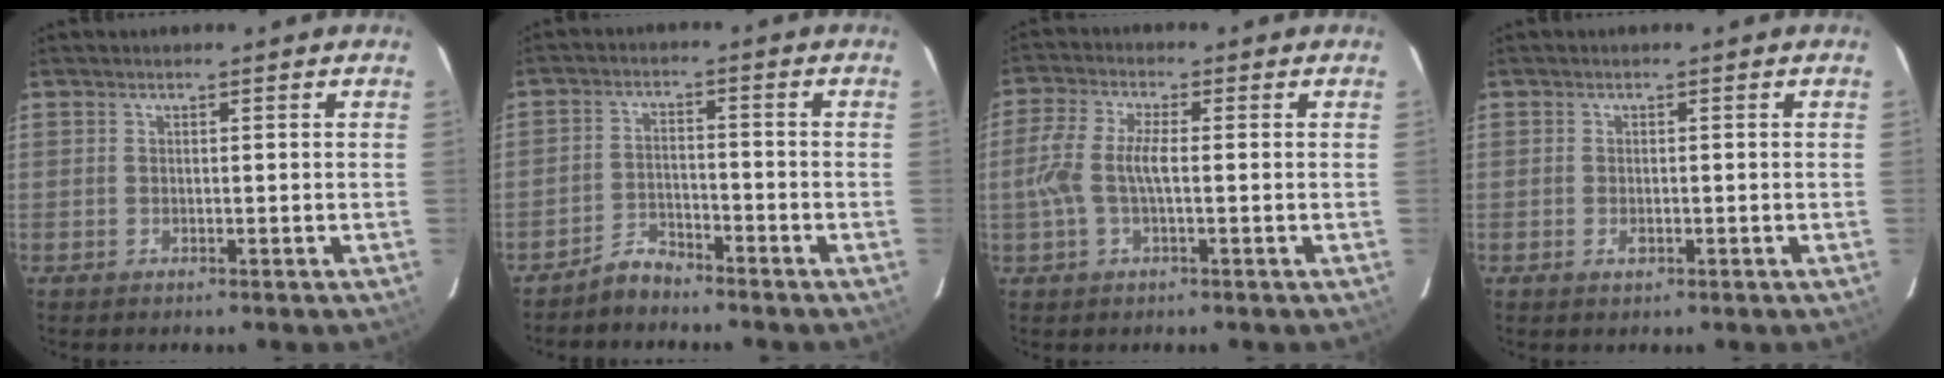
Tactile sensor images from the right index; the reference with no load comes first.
{"total": 4.0, "force": [-3.7, 1.3, 0.6], "torque": [-0.024, 0.011, -0.067]}
{"total": 6.7, "force": [-0.6, 2.0, 6.4], "torque": [-0.140, 0.007, -0.010]}
{"total": 1.4, "force": [-0.5, 0.9, 0.9], "torque": [-0.018, 0.000, -0.009]}